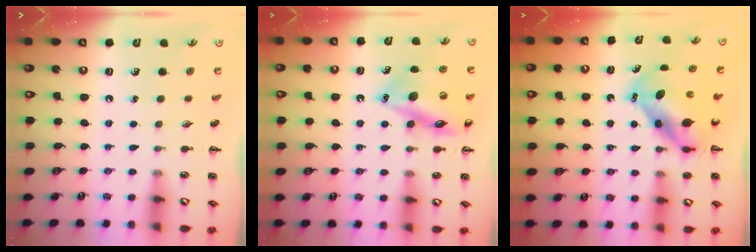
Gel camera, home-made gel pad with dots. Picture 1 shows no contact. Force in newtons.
{"total": 16.3, "press": 16.2, "slide": 2.3}
{"total": 6.4, "press": 6.2, "slide": 1.6}